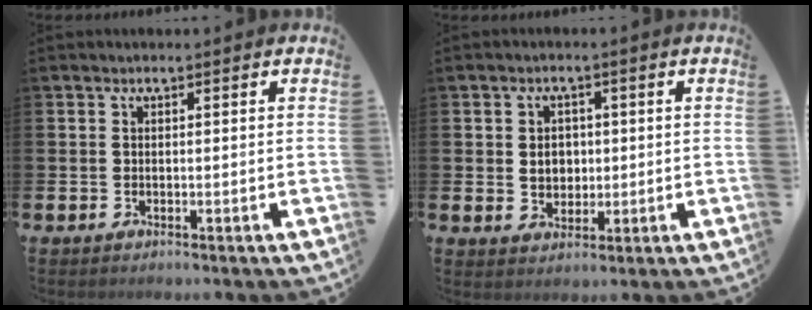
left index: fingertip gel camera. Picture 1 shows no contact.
{"total": 3.1, "force": [0.5, 2.6, 1.5], "torque": [-0.014, 0.002, 0.001]}